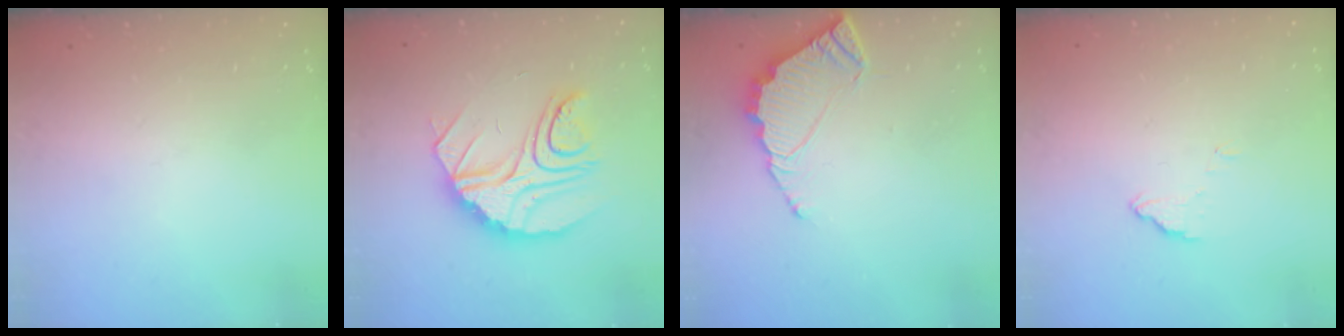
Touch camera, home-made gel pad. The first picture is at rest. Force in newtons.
{"total": 14.2, "press": 14.1, "slide": 1.2}
{"total": 6.1, "press": 6.1, "slide": 0.3}
{"total": 3.1, "press": 3.1, "slide": 0.3}